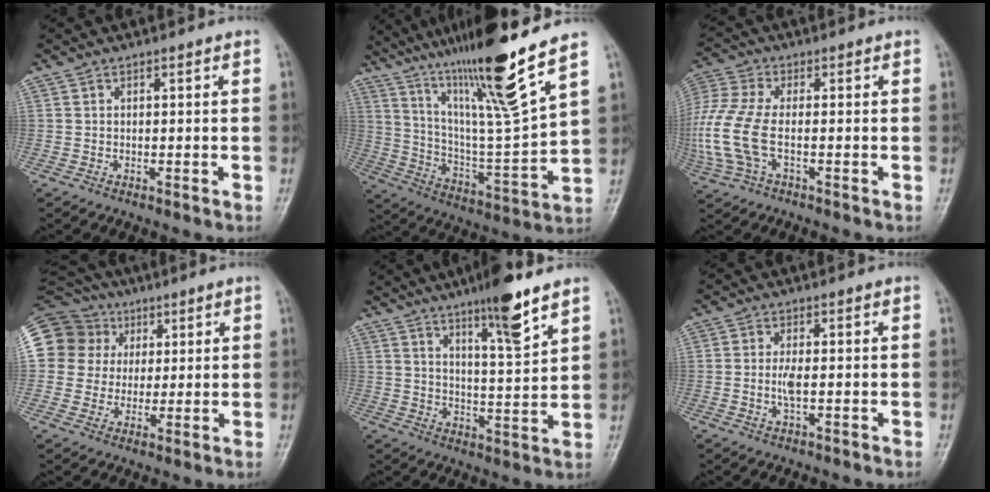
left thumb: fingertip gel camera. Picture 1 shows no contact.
{"total": 21.5, "force": [14.8, 0.7, 15.6], "torque": [-0.248, -0.068, 0.267]}
{"total": 12.5, "force": [-2.1, 6.1, 10.7], "torque": [-0.275, 0.008, -0.039]}
{"total": 16.4, "force": [4.5, 15.1, 4.7], "torque": [-0.091, 0.033, 0.088]}
{"total": 10.9, "force": [7.4, 1.3, 8.0], "torque": [-0.121, -0.048, 0.121]}
{"total": 2.9, "force": [-0.4, 0.8, 2.7], "torque": [-0.064, -0.001, -0.008]}